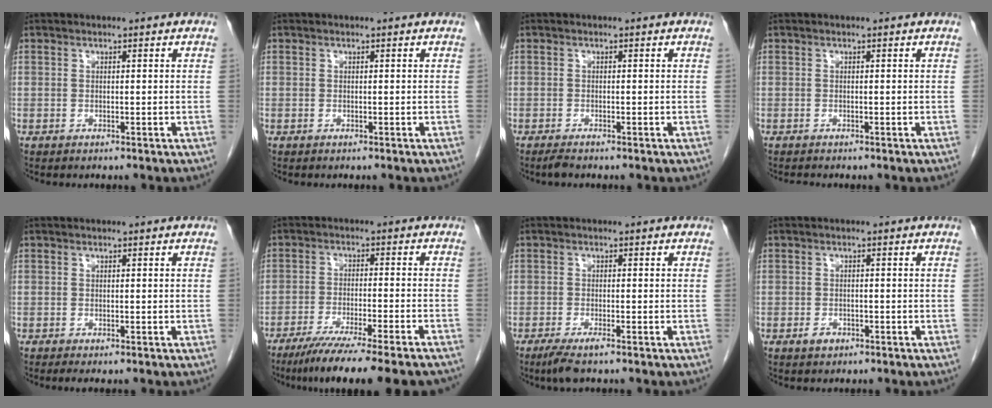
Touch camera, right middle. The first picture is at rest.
{"total": 0.0}
{"total": 1.2, "force": [-1.0, 0.0, 0.7], "torque": [-0.020, -0.005, -0.019]}
{"total": 0.6, "force": [-0.6, 0.1, 0.1], "torque": [-0.007, -0.002, -0.010]}
{"total": 1.0, "force": [-0.8, 0.2, 0.7], "torque": [-0.008, -0.004, -0.011]}
{"total": 16.2, "force": [-13.5, -0.1, 8.9], "torque": [-0.106, -0.045, -0.202]}
{"total": 3.3, "force": [-2.2, 0.3, 2.4], "torque": [-0.046, -0.009, -0.042]}
{"total": 1.6, "force": [-0.9, 1.0, 0.8], "torque": [-0.014, 0.002, -0.010]}